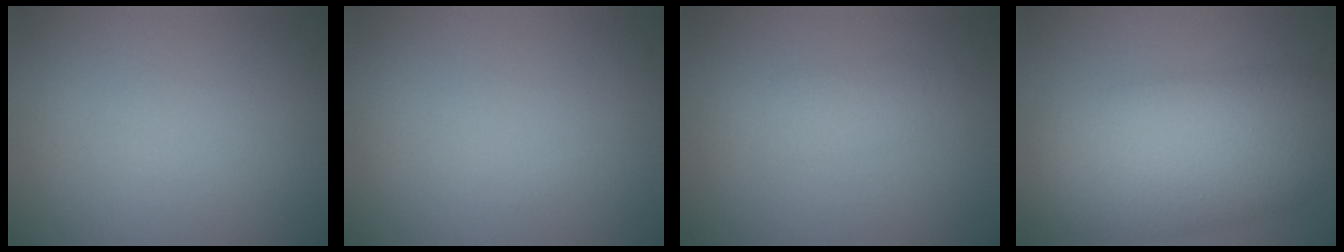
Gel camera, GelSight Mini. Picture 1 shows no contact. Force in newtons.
{"total": 0.0}
{"total": 1.5, "press": 1.5, "slide": 0.1}
{"total": 9.9, "press": 9.9, "slide": 0.4}